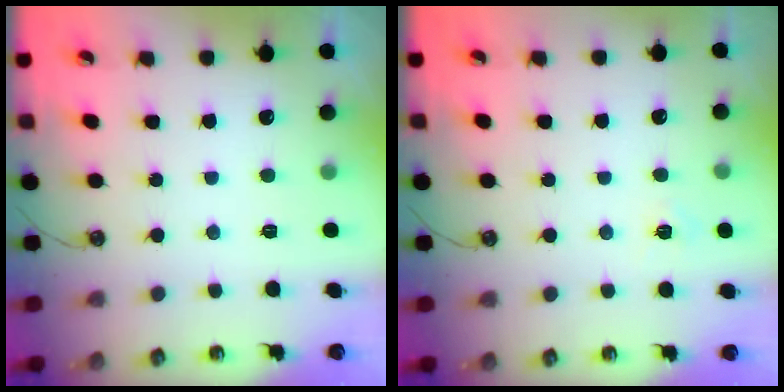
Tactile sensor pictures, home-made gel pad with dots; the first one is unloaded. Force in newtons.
{"total": 5.1, "press": 5.1, "slide": 0.4}